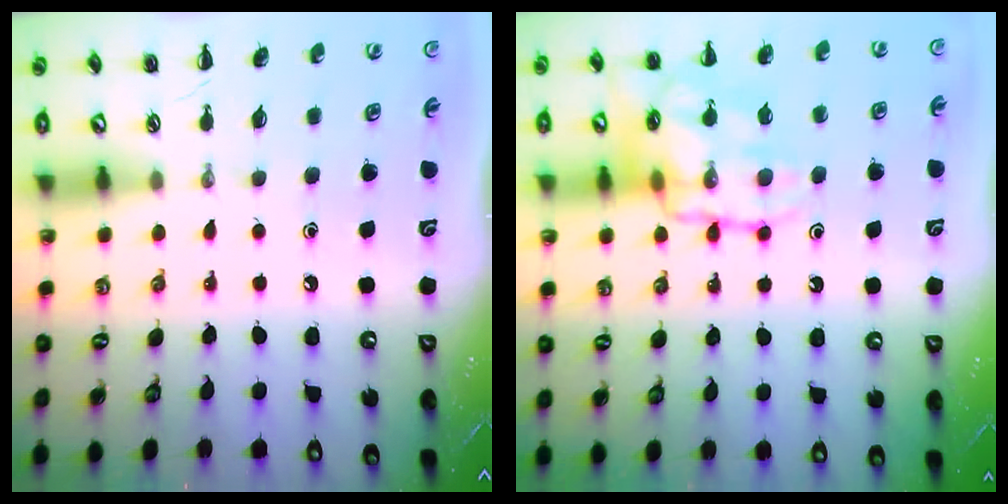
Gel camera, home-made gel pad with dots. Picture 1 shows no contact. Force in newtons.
{"total": 16.1, "press": 16.0, "slide": 1.5}